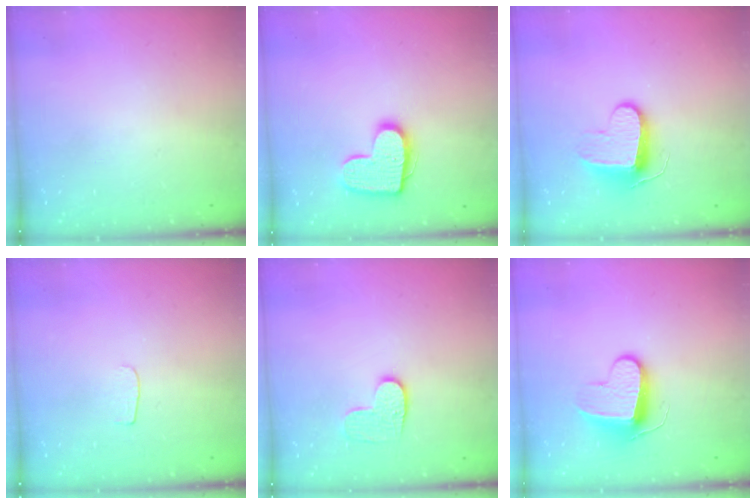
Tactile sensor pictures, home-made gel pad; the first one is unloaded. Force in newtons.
{"total": 12.8, "press": 12.8, "slide": 0.6}
{"total": 9.3, "press": 9.3, "slide": 0.3}
{"total": 3.1, "press": 3.1, "slide": 0.3}
{"total": 7.0, "press": 7.0, "slide": 0.2}
{"total": 9.4, "press": 9.4, "slide": 0.5}